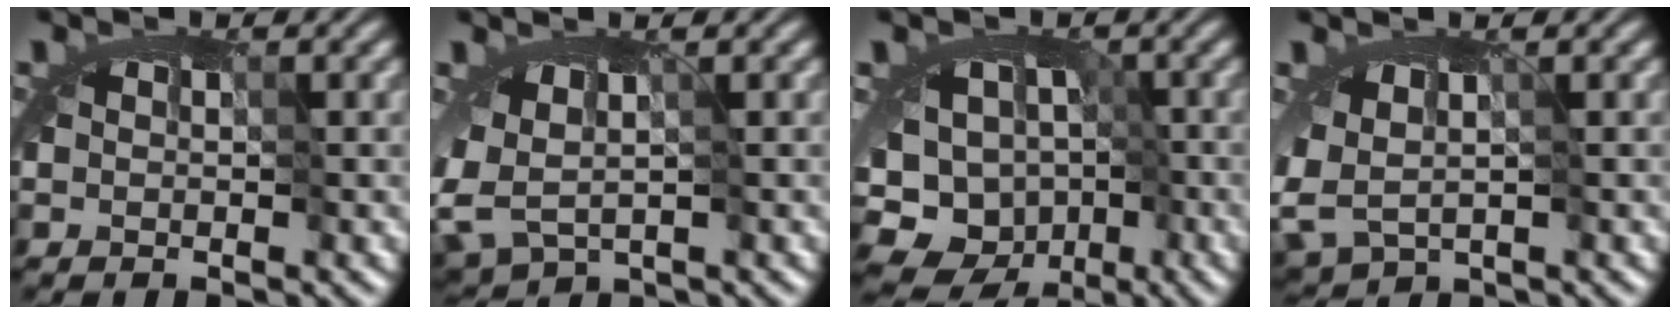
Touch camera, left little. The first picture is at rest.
{"total": 2.7, "force": [0.2, 1.4, 2.4], "torque": [-0.044, -0.003, 0.010]}
{"total": 11.3, "force": [-4.9, 9.3, 4.2], "torque": [-0.055, -0.013, -0.073]}
{"total": 2.3, "force": [0.2, 1.1, 2.1], "torque": [-0.041, -0.002, 0.009]}